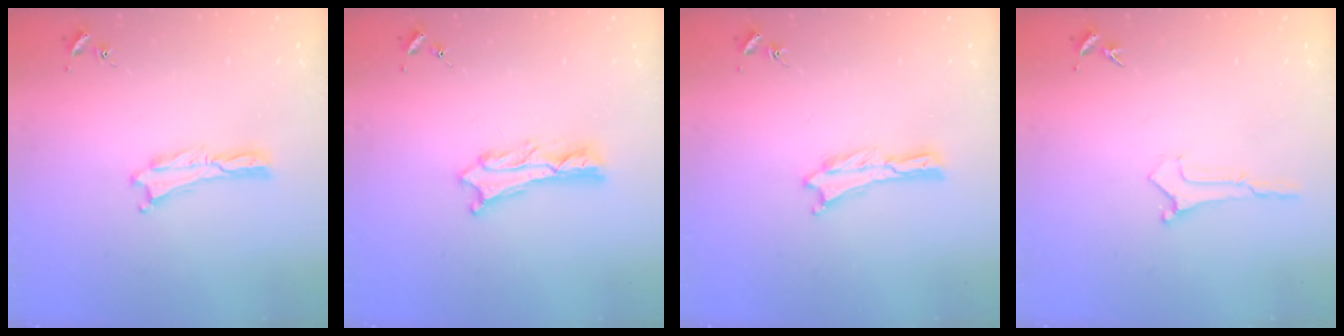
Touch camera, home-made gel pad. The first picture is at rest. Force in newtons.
{"total": 2.0, "press": 2.0, "slide": 0.2}
{"total": 0.0}
{"total": 0.0}